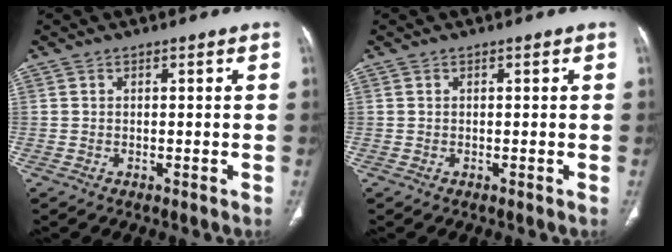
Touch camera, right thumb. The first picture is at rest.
{"total": 0.0}